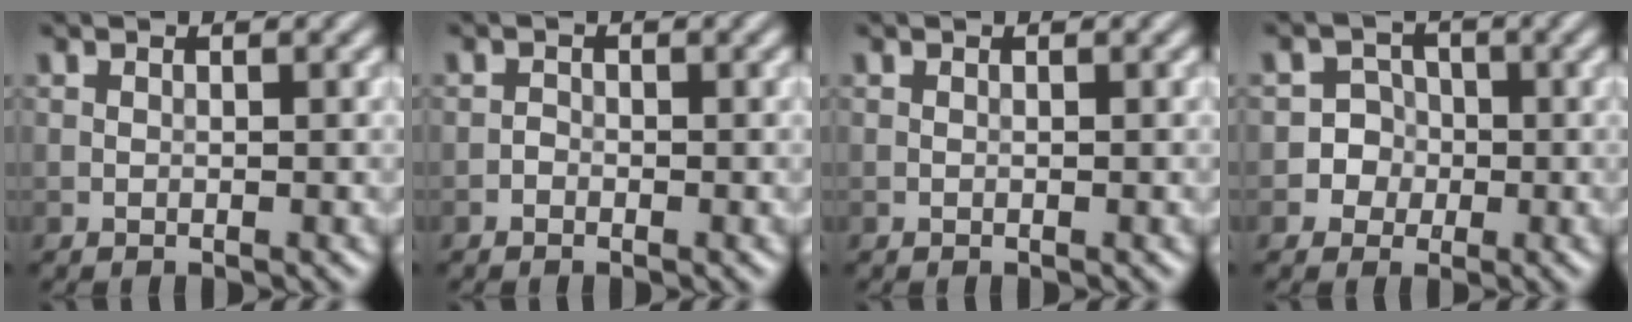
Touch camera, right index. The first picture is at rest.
{"total": 0.6, "force": [-0.4, 0.4, 0.1], "torque": [0.002, 0.000, -0.007]}
{"total": 0.0}
{"total": 3.9, "force": [-0.9, 3.8, 0.4], "torque": [0.021, 0.015, -0.029]}